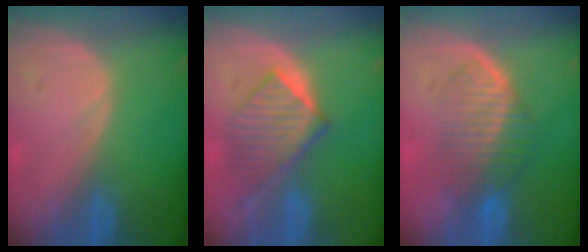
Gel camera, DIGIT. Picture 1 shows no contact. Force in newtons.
{"total": 6.7, "press": 6.6, "slide": 0.6}
{"total": 6.3, "press": 6.2, "slide": 1.3}